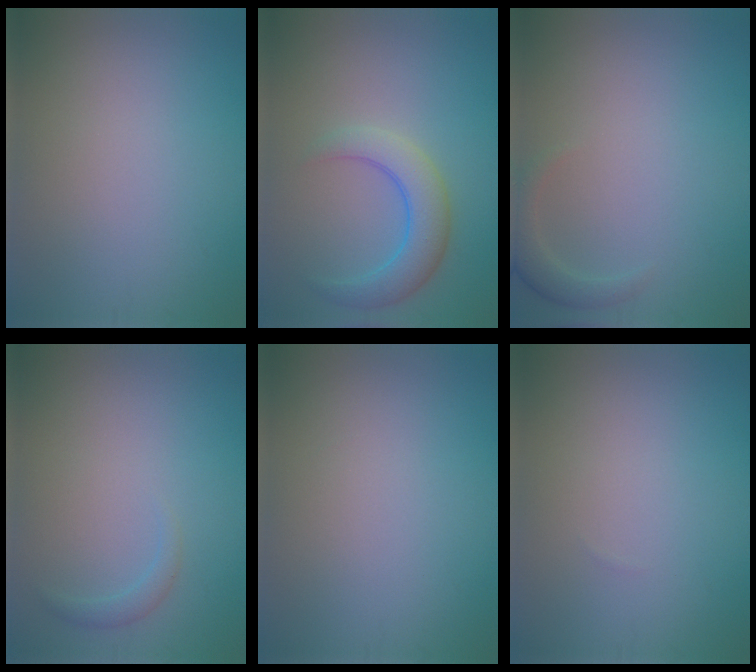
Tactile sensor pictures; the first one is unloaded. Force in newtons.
{"total": 4.0, "press": 4.0, "slide": 0.3}
{"total": 1.8, "press": 1.8, "slide": 0.3}
{"total": 1.0, "press": 1.0, "slide": 0.1}
{"total": 0.0}
{"total": 0.0}